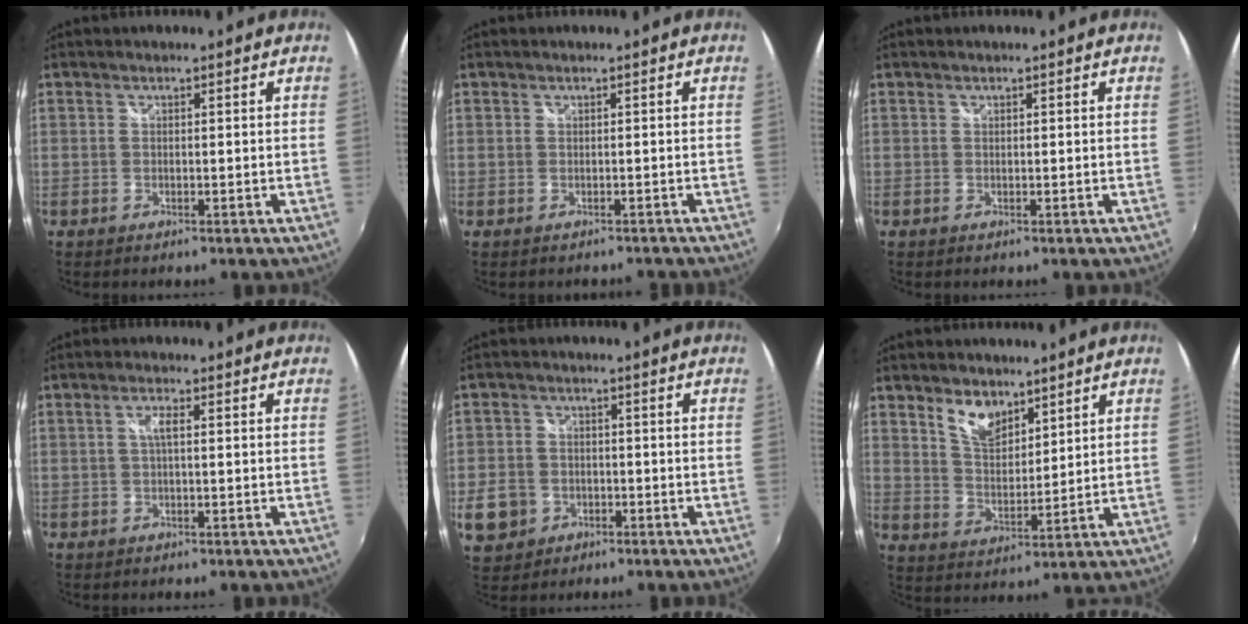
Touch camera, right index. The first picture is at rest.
{"total": 1.5, "force": [-0.9, 1.1, 0.1], "torque": [0.000, 0.005, -0.009]}
{"total": 0.0}
{"total": 2.1, "force": [0.2, 0.3, 2.0], "torque": [-0.039, 0.003, 0.002]}
{"total": 8.3, "force": [-2.9, 7.2, 2.9], "torque": [-0.089, 0.014, -0.043]}
{"total": 8.1, "force": [5.4, 4.2, 4.3], "torque": [-0.071, 0.005, 0.106]}